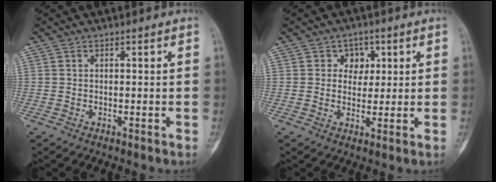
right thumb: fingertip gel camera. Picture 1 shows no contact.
{"total": 4.2, "force": [1.4, 3.6, 1.6], "torque": [0.013, -0.001, 0.015]}